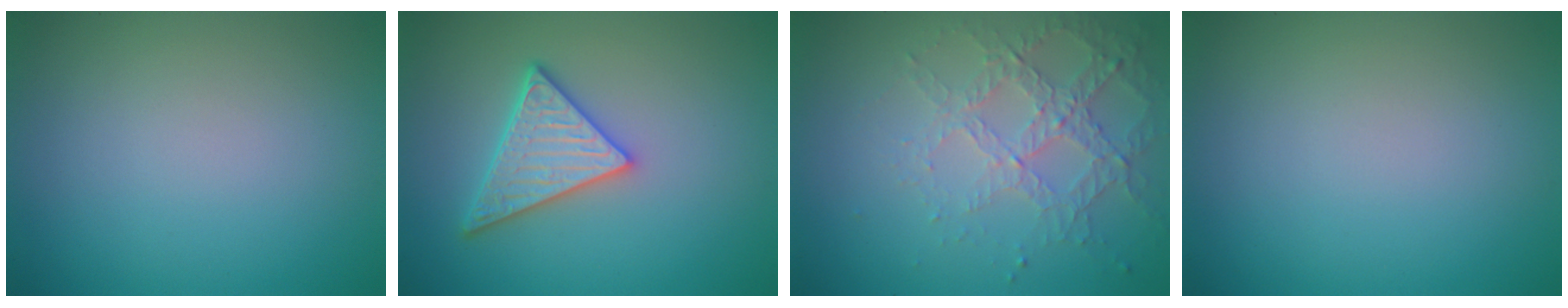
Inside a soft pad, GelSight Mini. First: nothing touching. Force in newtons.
{"total": 4.1, "press": 3.8, "slide": 1.6}
{"total": 4.5, "press": 3.1, "slide": 3.2}
{"total": 0.0}